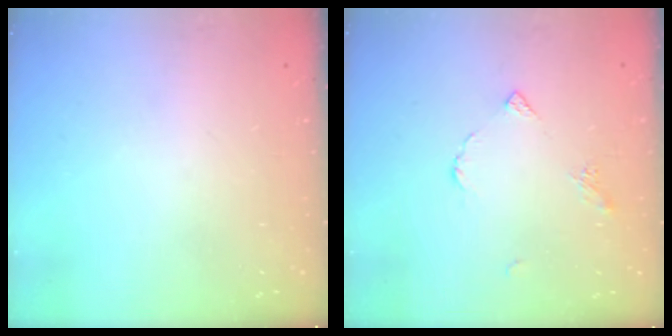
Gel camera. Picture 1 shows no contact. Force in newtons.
{"total": 4.9, "press": 4.9, "slide": 0.7}